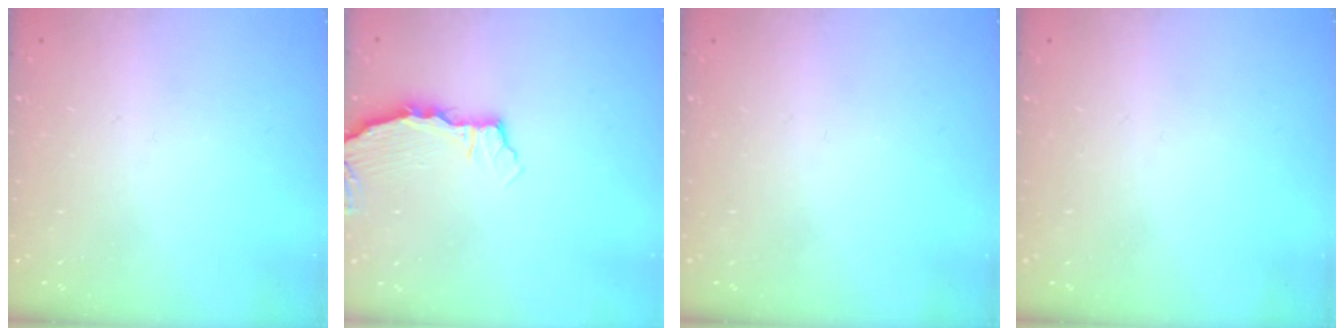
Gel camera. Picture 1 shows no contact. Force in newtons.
{"total": 4.2, "press": 4.2, "slide": 0.4}
{"total": 0.0}
{"total": 0.0}